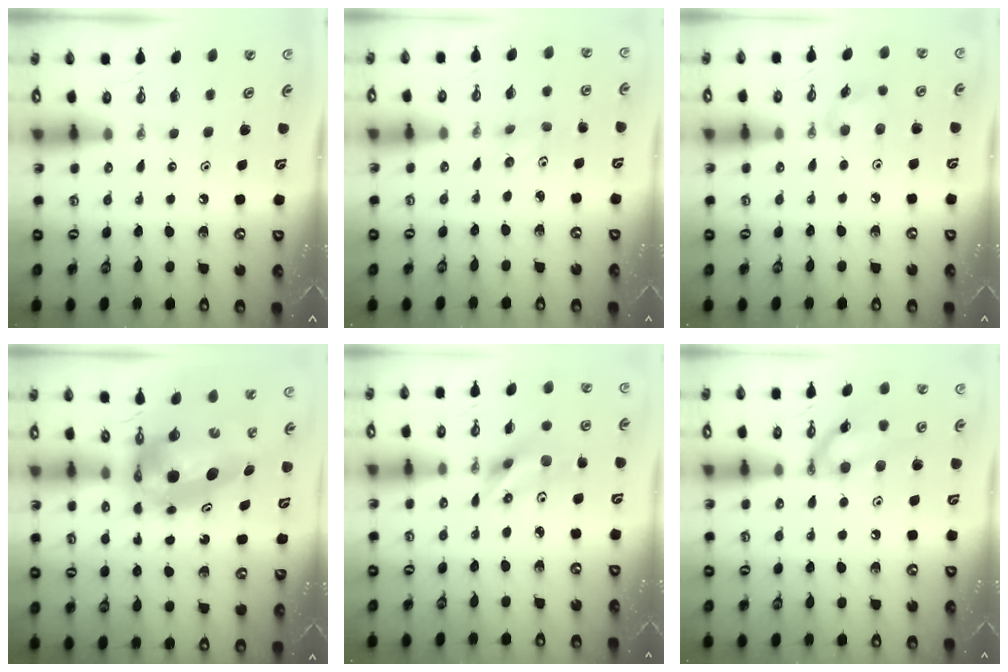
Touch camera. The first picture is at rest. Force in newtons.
{"total": 4.7, "press": 4.0, "slide": 2.4}
{"total": 5.3, "press": 5.3, "slide": 0.6}
{"total": 9.2, "press": 9.2, "slide": 0.6}
{"total": 7.1, "press": 6.5, "slide": 2.9}
{"total": 12.0, "press": 12.0, "slide": 0.7}